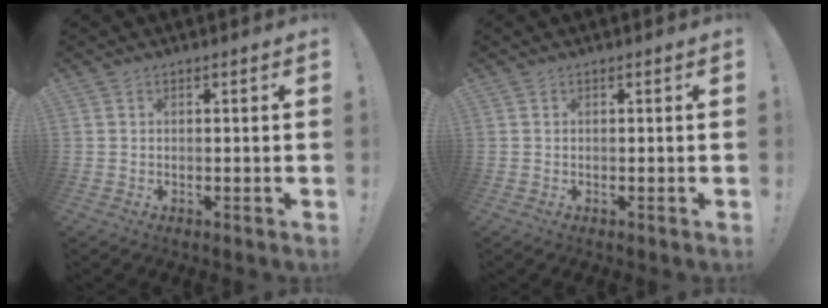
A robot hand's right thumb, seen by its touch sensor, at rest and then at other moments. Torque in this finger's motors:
{"motor_torque": [0.00, 0.00, 0.00, 0.00, 0.00]}